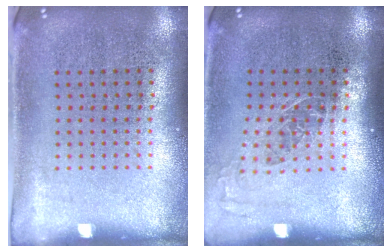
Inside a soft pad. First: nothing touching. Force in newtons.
{"total": 1.1, "press": 1.0, "slide": 0.5}